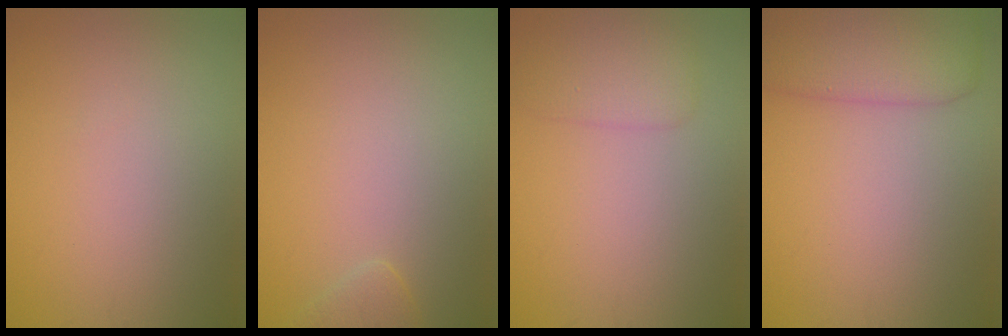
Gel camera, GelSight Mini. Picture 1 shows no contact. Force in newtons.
{"total": 1.3, "press": 1.3, "slide": 0.1}
{"total": 2.6, "press": 2.6, "slide": 0.0}
{"total": 5.5, "press": 5.5, "slide": 0.1}